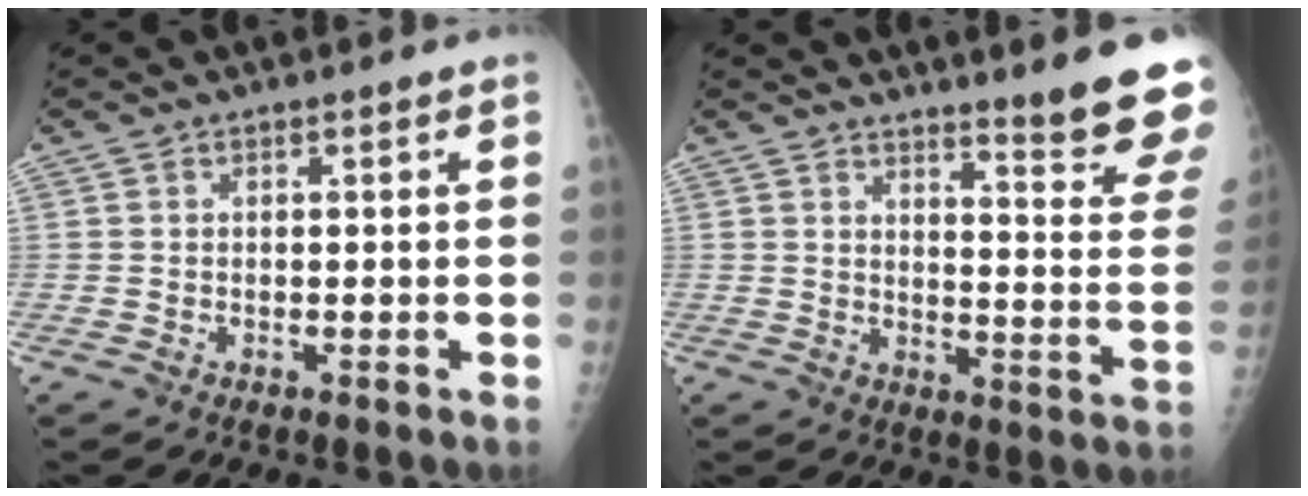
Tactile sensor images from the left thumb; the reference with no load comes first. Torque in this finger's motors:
{"motor_torque": [0.07, 0.59, -0.03, -0.16, 0.16]}